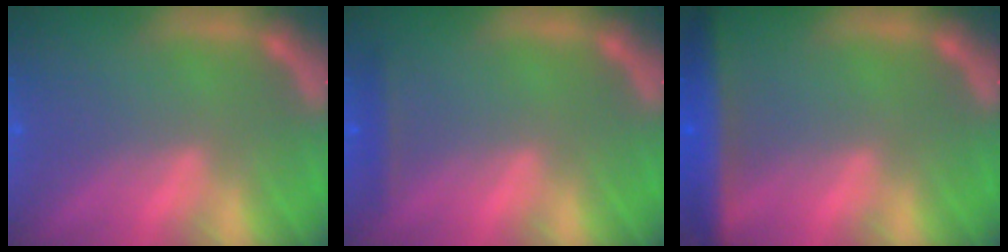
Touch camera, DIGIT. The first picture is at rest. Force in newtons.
{"total": 1.4}
{"total": 5.5}